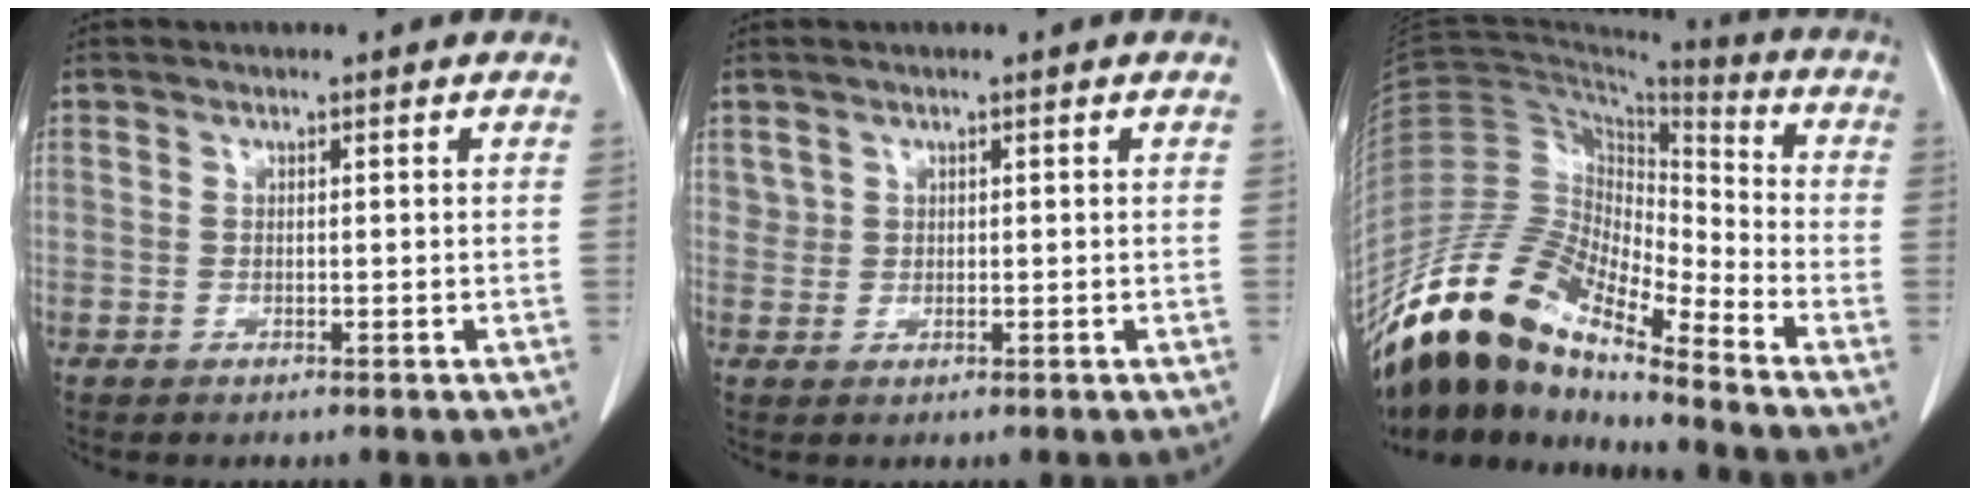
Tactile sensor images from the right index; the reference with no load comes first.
{"total": 1.5, "force": [0.9, 1.2, 0.0], "torque": [0.015, 0.002, 0.010]}
{"total": 15.8, "force": [-12.9, 3.8, 8.2], "torque": [-0.158, 0.038, -0.242]}